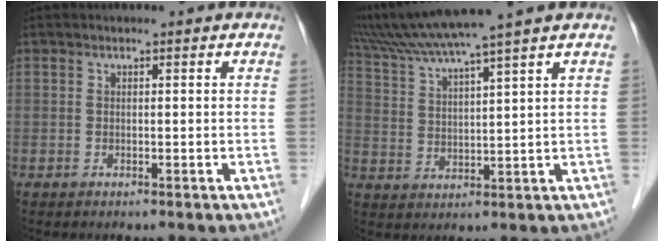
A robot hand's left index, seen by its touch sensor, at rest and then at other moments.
{"total": 11.9, "force": [10.0, -2.1, 6.1], "torque": [-0.113, 0.014, 0.170]}